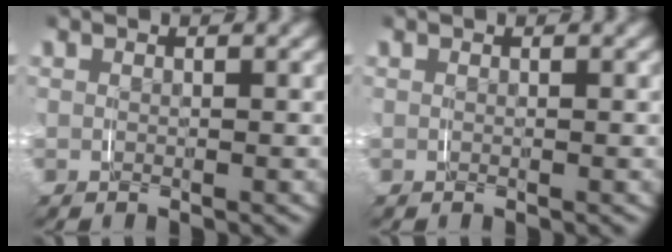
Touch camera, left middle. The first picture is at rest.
{"total": 0.0}